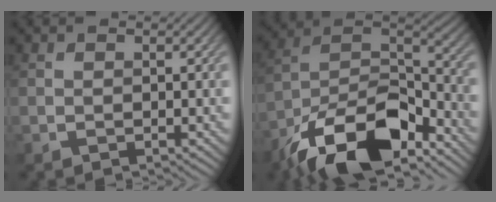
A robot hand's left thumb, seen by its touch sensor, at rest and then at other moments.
{"total": 16.1, "force": [-11.3, 6.5, 9.5], "torque": [-0.199, -0.020, -0.210]}